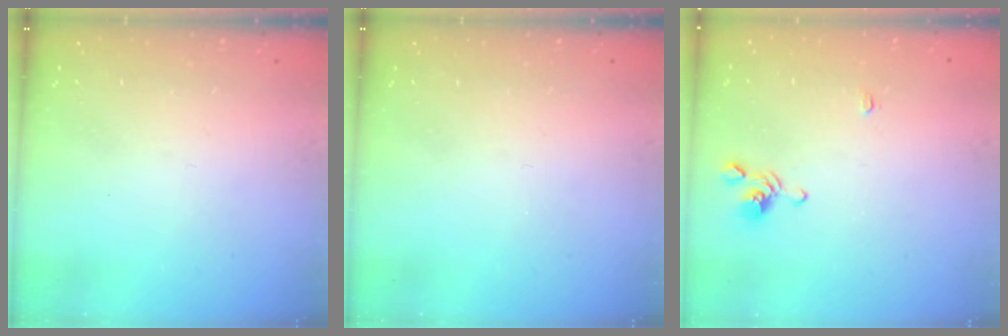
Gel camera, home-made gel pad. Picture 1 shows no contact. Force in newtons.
{"total": 0.0}
{"total": 2.2, "press": 2.2, "slide": 0.4}